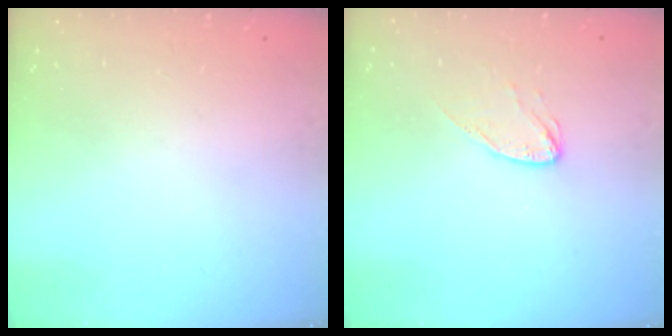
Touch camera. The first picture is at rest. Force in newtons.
{"total": 5.8, "press": 5.7, "slide": 0.5}